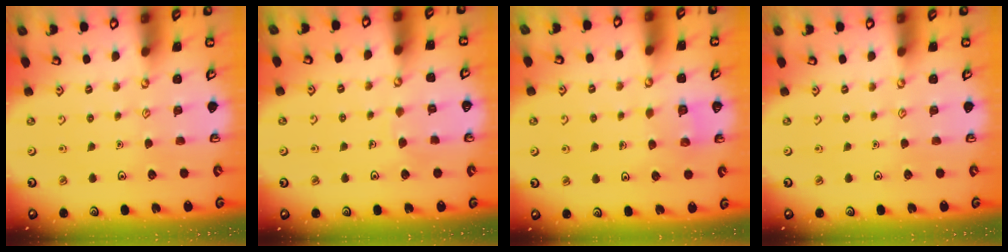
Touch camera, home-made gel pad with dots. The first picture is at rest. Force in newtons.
{"total": 3.5, "press": 3.5, "slide": 0.2}
{"total": 2.6, "press": 2.6, "slide": 0.1}
{"total": 0.0}